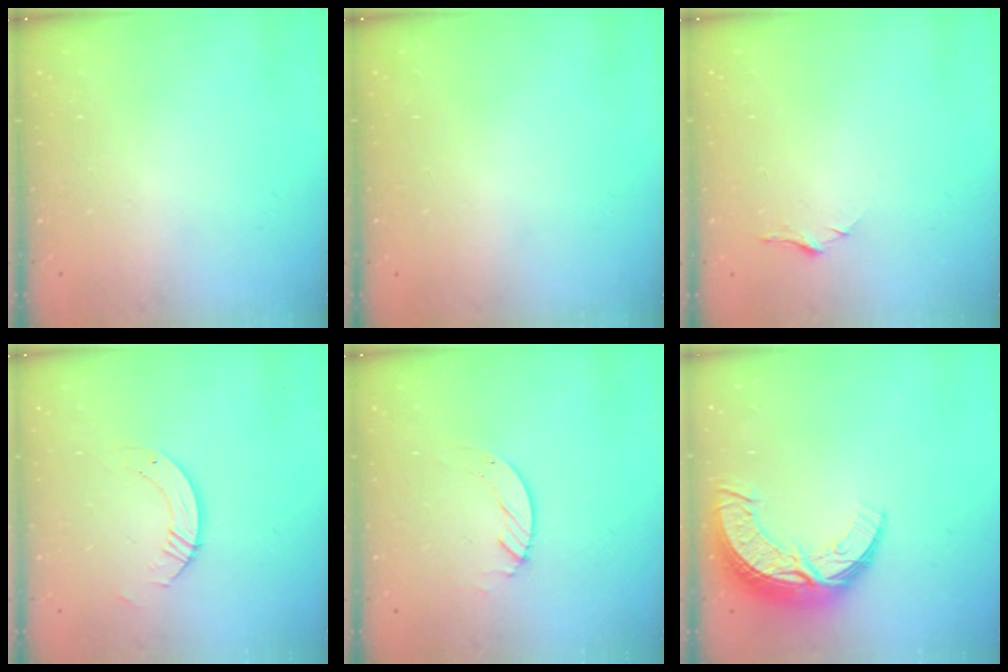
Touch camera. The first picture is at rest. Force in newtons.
{"total": 0.0}
{"total": 5.7, "press": 5.6, "slide": 0.6}
{"total": 4.7, "press": 4.7, "slide": 0.3}
{"total": 2.4, "press": 2.4, "slide": 0.2}
{"total": 13.0, "press": 12.9, "slide": 1.0}